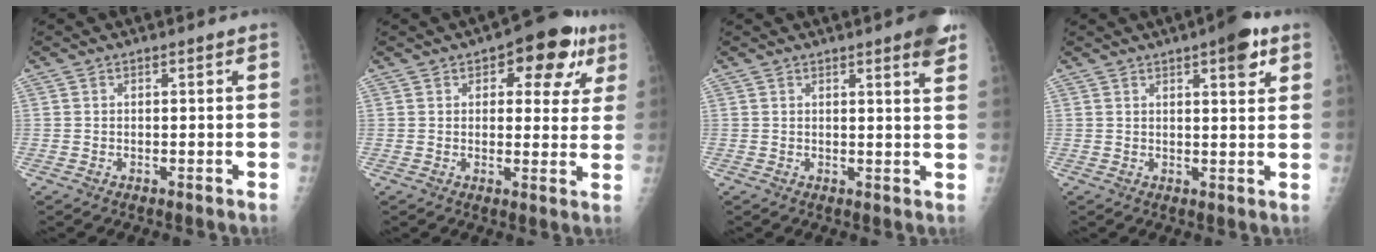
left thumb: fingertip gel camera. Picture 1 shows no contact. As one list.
[{"total": 12.0, "force": [5.8, 6.1, 8.6], "torque": [-0.057, -0.007, 0.068]}, {"total": 7.0, "force": [4.7, -0.1, 5.3], "torque": [-0.066, -0.023, 0.053]}, {"total": 6.8, "force": [3.8, 2.1, 5.3], "torque": [-0.057, -0.013, 0.046]}]